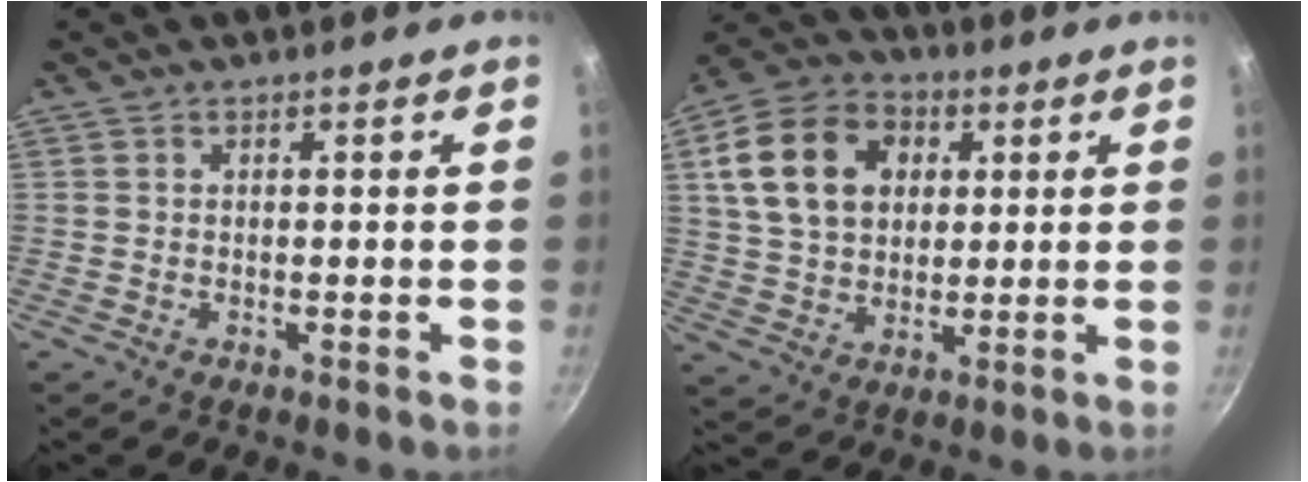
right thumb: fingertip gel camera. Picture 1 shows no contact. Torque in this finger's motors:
{"motor_torque": [-0.80, 1.43, 0.66, 0.25, 0.34]}